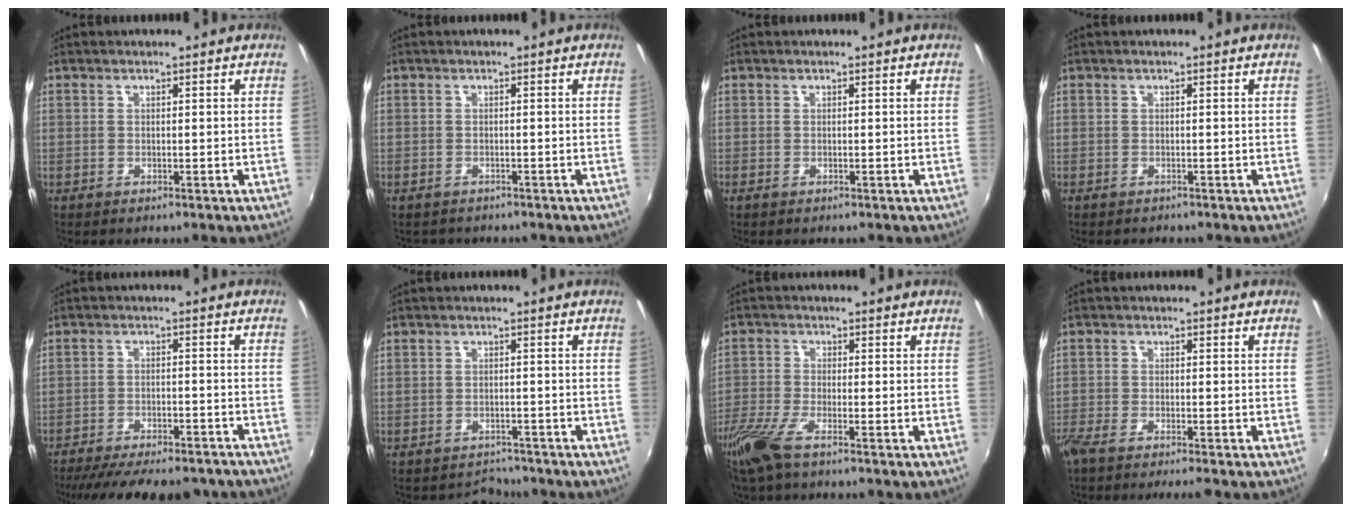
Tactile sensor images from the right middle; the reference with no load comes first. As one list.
[{"total": 1.9, "force": [-1.7, 0.7, 0.3], "torque": [-0.011, -0.007, -0.023]}, {"total": 0.0}, {"total": 0.7, "force": [-0.7, 0.3, 0.0], "torque": [-0.005, 0.001, -0.008]}, {"total": 20.9, "force": [-17.8, 5.6, 9.6], "torque": [-0.191, -0.021, -0.236]}, {"total": 3.2, "force": [-2.9, 1.2, -0.4], "torque": [-0.002, 0.006, -0.048]}, {"total": 8.4, "force": [-6.0, 1.6, 5.7], "torque": [-0.142, -0.029, -0.122]}, {"total": 5.1, "force": [-4.4, 0.1, 2.6], "torque": [-0.069, -0.020, -0.082]}]